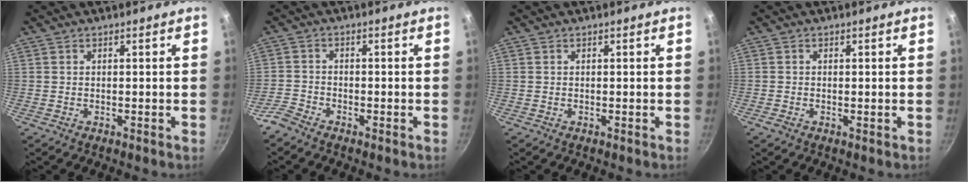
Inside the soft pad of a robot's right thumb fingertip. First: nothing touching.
{"total": 3.0, "force": [-2.7, 1.1, 0.8], "torque": [-0.025, 0.019, -0.062]}
{"total": 0.0}
{"total": 0.8, "force": [-0.2, 0.3, 0.7], "torque": [-0.012, 0.000, -0.006]}